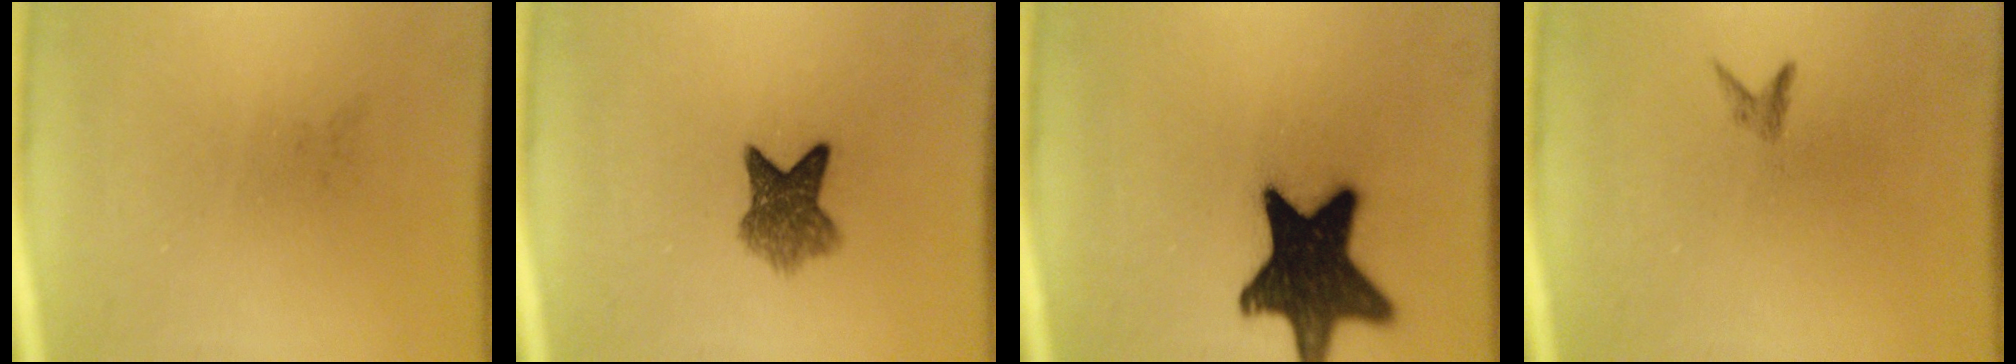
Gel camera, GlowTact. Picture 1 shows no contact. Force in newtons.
{"total": 5.9}
{"total": 18.9}
{"total": 0.8}